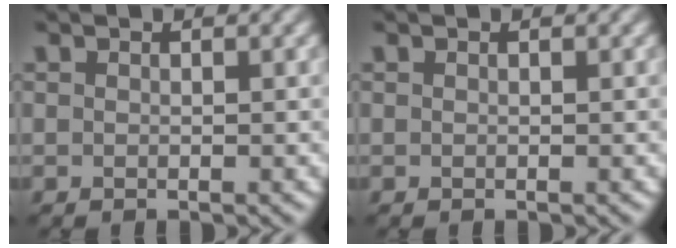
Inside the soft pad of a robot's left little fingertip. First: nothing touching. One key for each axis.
{"total": 0.0}